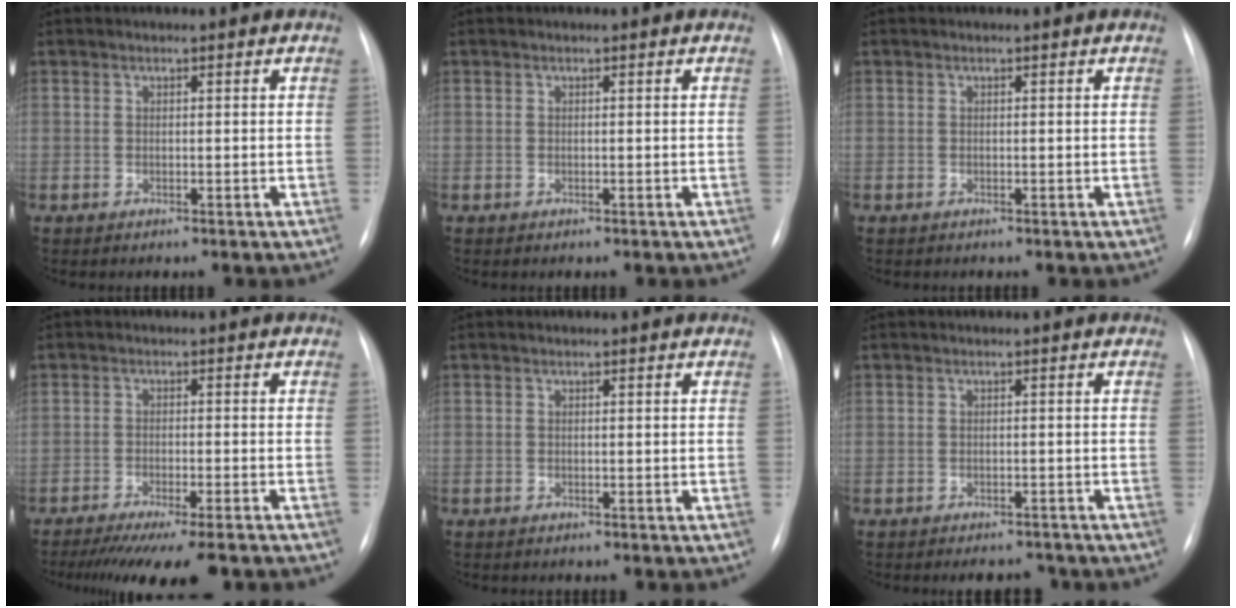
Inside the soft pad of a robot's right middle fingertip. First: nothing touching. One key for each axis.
{"total": 0.0}
{"total": 0.0}
{"total": 12.7, "fx": -10.6, "fy": 1.0, "fz": 6.9, "tx": -0.093, "ty": -0.029, "tz": -0.155}
{"total": 0.0}
{"total": 3.4, "fx": -3.1, "fy": 1.2, "fz": 0.8, "tx": -0.004, "ty": -0.002, "tz": -0.038}